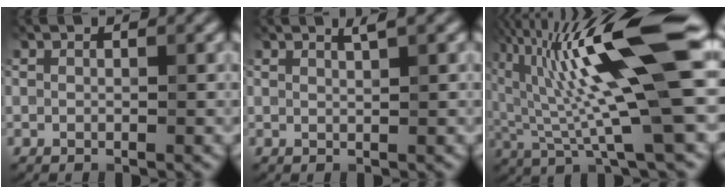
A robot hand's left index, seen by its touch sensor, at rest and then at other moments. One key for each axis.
{"total": 1.0, "fx": 0.8, "fy": 0.0, "fz": 0.7, "tx": -0.003, "ty": 0.003, "tz": 0.015}
{"total": 13.5, "fx": 2.9, "fy": 2.3, "fz": 12.9, "tx": -0.214, "ty": 0.015, "tz": 0.059}